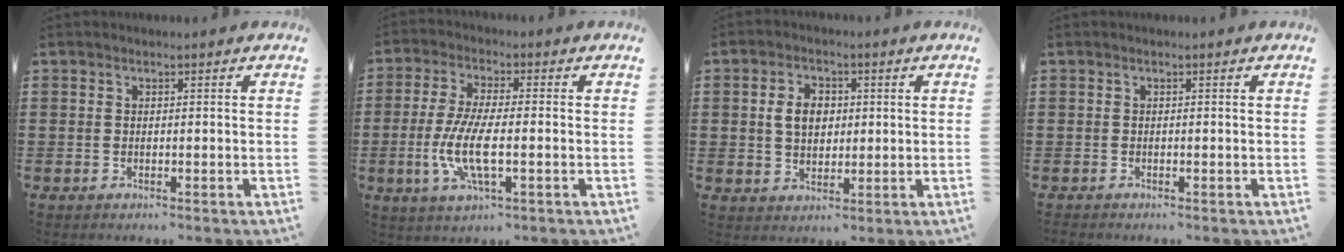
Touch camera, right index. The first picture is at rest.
{"total": 8.2, "force": [-2.2, 2.3, 7.5], "torque": [-0.169, -0.014, -0.046]}
{"total": 4.8, "force": [0.6, 3.5, 3.3], "torque": [-0.073, 0.009, 0.002]}
{"total": 0.0}